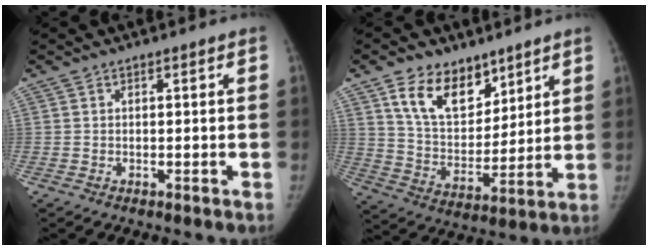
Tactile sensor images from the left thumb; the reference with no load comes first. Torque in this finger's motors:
{"motor_torque": [0.06, 0.06, 0.93, -0.81, 0.27]}